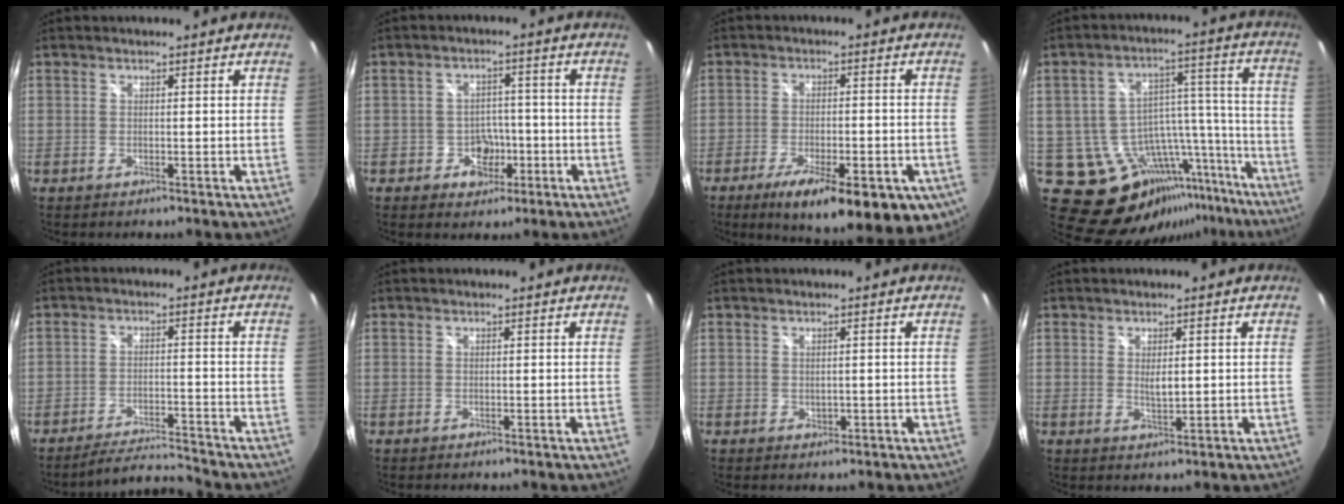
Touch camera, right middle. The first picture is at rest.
{"total": 5.3, "force": [-2.3, 4.3, 1.9], "torque": [-0.045, 0.011, -0.023]}
{"total": 19.3, "force": [-11.2, 6.3, 14.3], "torque": [-0.230, -0.047, -0.151]}
{"total": 18.5, "force": [-11.2, 11.9, 8.7], "torque": [-0.148, 0.046, -0.122]}
{"total": 7.0, "force": [-6.9, -0.7, 1.0], "torque": [-0.045, 0.004, -0.117]}
{"total": 0.0}
{"total": 0.9, "force": [0.0, 0.8, 0.4], "torque": [-0.001, -0.001, 0.000]}
{"total": 2.4, "force": [0.4, 1.2, 2.1], "torque": [-0.032, -0.003, 0.007]}